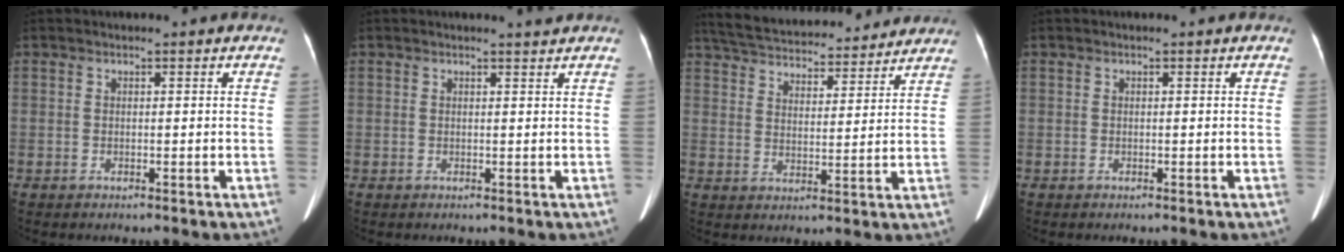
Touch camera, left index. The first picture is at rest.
{"total": 1.5, "force": [1.3, -0.6, 0.2], "torque": [-0.012, -0.009, 0.021]}
{"total": 20.4, "force": [18.6, 4.5, 6.8], "torque": [-0.131, 0.034, 0.267]}
{"total": 0.0}